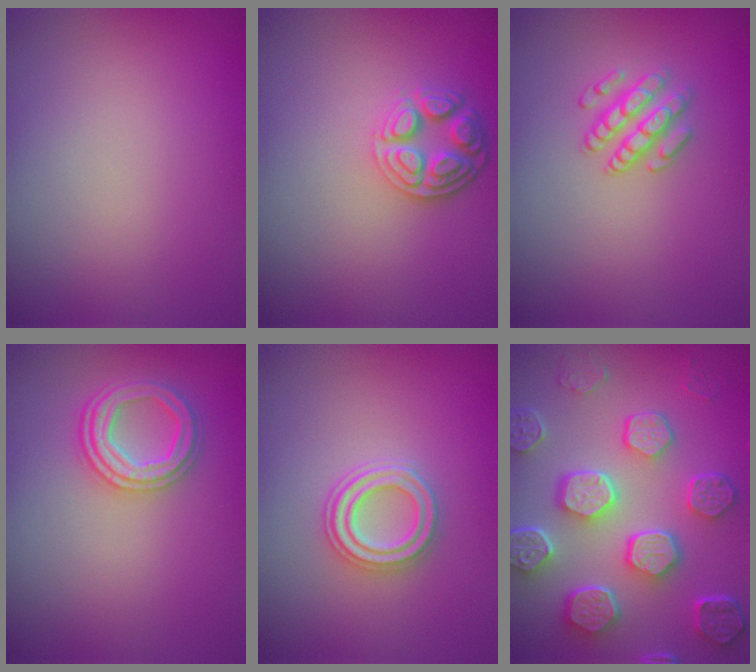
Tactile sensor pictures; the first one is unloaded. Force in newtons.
{"total": 3.7, "press": 3.1, "slide": 2.0}
{"total": 2.5, "press": 2.3, "slide": 0.9}
{"total": 3.1, "press": 3.1, "slide": 0.7}
{"total": 2.9, "press": 2.5, "slide": 1.4}
{"total": 8.8, "press": 6.7, "slide": 5.7}